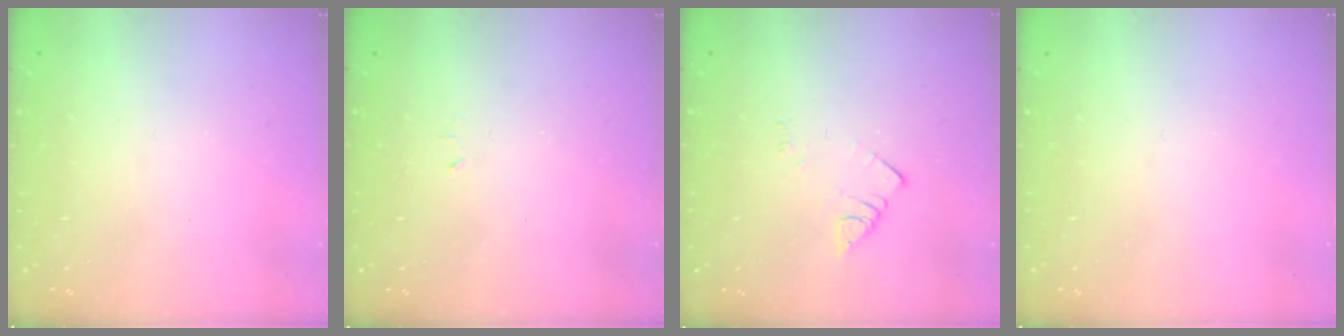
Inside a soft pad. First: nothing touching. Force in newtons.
{"total": 2.9, "press": 2.9, "slide": 0.4}
{"total": 1.7, "press": 1.6, "slide": 0.3}
{"total": 0.0}